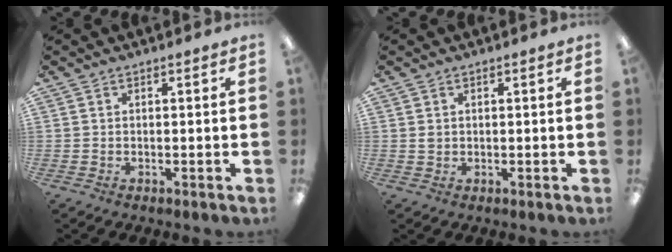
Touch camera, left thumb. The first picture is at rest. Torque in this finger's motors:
{"motor_torque": [0.00, 0.00, 0.02, -0.01, 0.00]}